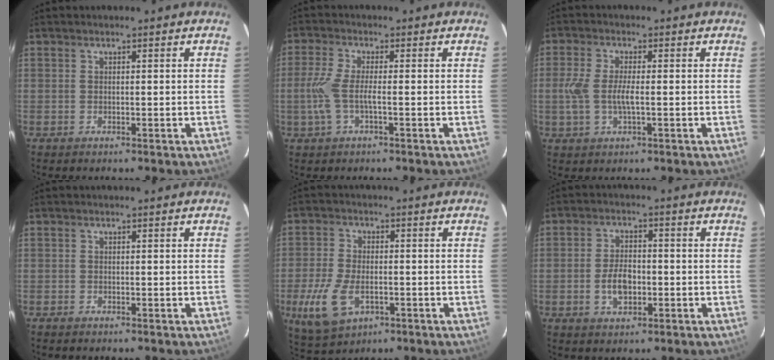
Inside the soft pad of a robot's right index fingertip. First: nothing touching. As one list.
[{"total": 5.4, "force": [-1.3, 0.8, 5.2], "torque": [-0.121, -0.003, -0.024]}, {"total": 5.7, "force": [-0.7, 1.7, 5.4], "torque": [-0.115, -0.001, -0.014]}, {"total": 0.7, "force": [-0.6, 0.3, 0.0], "torque": [-0.002, 0.000, -0.013]}, {"total": 10.3, "force": [-3.5, 5.8, 7.7], "torque": [-0.179, -0.012, -0.061]}, {"total": 5.7, "force": [-1.5, 3.4, 4.4], "torque": [-0.087, 0.004, -0.021]}]